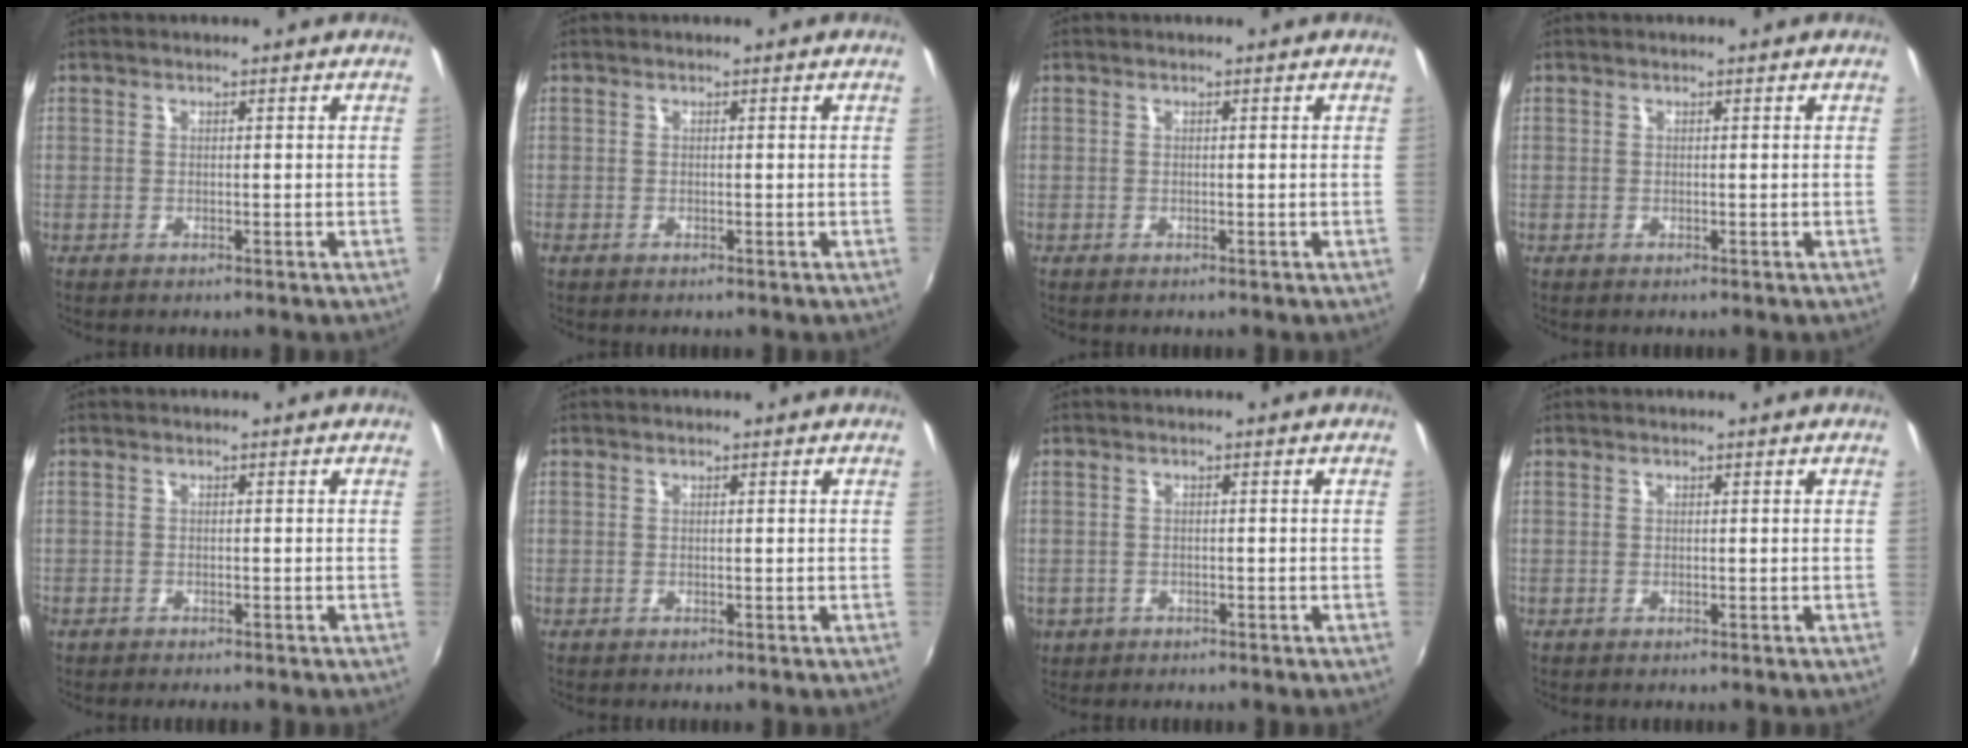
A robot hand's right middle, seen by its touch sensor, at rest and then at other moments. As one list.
[{"total": 0.0}, {"total": 0.0}, {"total": 0.0}, {"total": 1.6, "force": [-1.4, 0.6, 0.5], "torque": [-0.017, -0.007, -0.025]}, {"total": 0.0}, {"total": 3.6, "force": [-1.3, 3.1, 1.3], "torque": [-0.036, -0.005, -0.017]}, {"total": 0.0}]